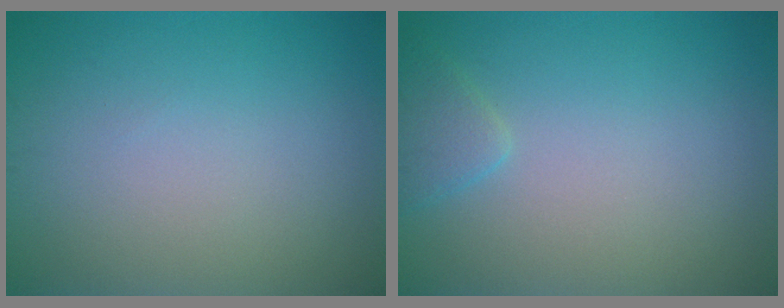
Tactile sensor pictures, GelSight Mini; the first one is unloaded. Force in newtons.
{"total": 1.6, "press": 1.6, "slide": 0.1}